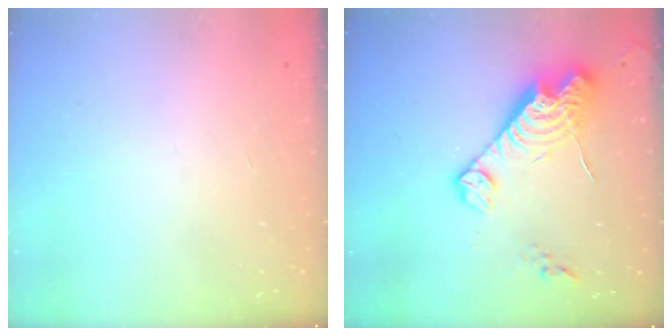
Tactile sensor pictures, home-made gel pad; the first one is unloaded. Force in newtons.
{"total": 14.8, "press": 14.8, "slide": 1.1}